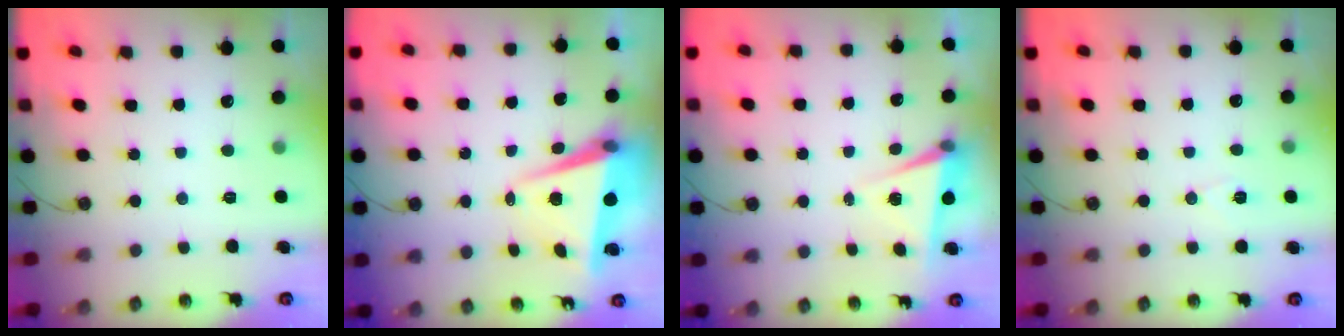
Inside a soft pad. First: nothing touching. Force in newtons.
{"total": 7.3, "press": 7.2, "slide": 1.3}
{"total": 5.3, "press": 4.0, "slide": 3.6}
{"total": 6.1, "press": 5.6, "slide": 2.4}